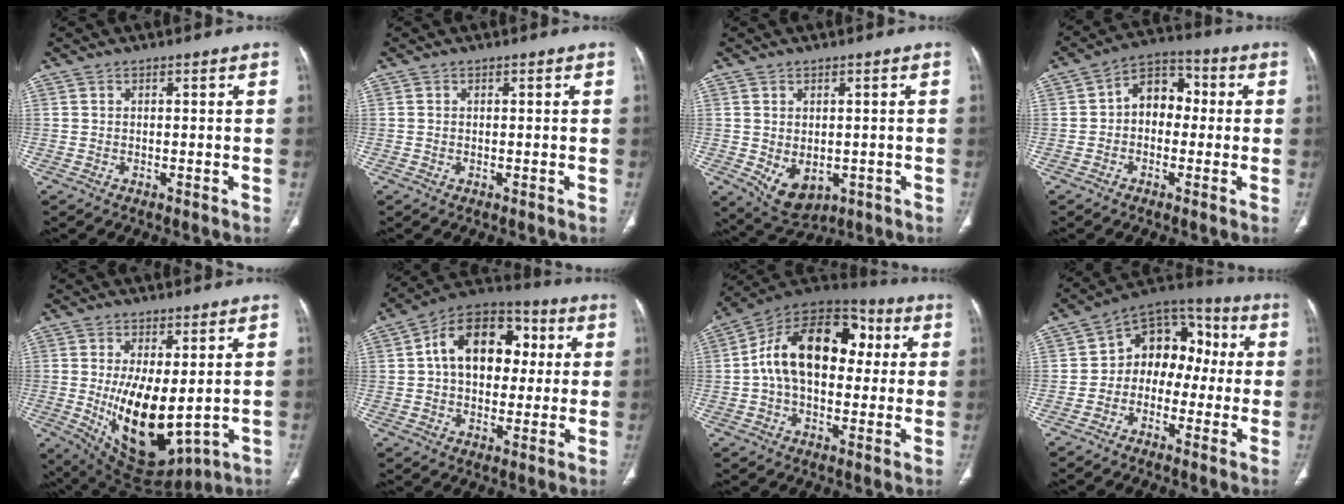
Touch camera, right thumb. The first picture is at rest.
{"total": 0.0}
{"total": 7.4, "force": [-1.6, 5.1, 5.1], "torque": [-0.066, -0.005, -0.002]}
{"total": 8.5, "force": [0.1, 6.3, 5.8], "torque": [-0.053, 0.031, -0.014]}
{"total": 14.2, "force": [-0.3, 6.6, 12.6], "torque": [-0.198, -0.029, 0.020]}
{"total": 17.0, "force": [2.9, 11.5, 12.2], "torque": [-0.152, 0.023, 0.038]}
{"total": 19.7, "force": [2.3, 12.6, 15.0], "torque": [-0.221, 0.039, 0.029]}
{"total": 12.6, "force": [-0.6, 9.5, 8.3], "torque": [-0.071, 0.048, -0.032]}